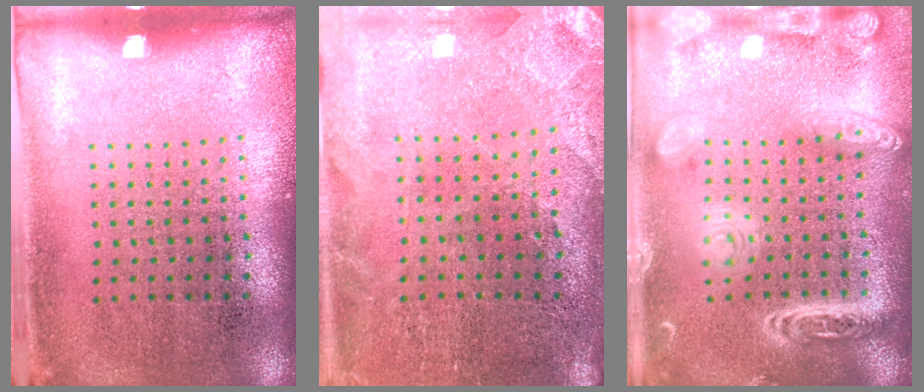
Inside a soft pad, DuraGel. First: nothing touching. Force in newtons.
{"total": 0.5, "press": 0.5, "slide": 0.2}
{"total": 4.1, "press": 4.1, "slide": 0.4}